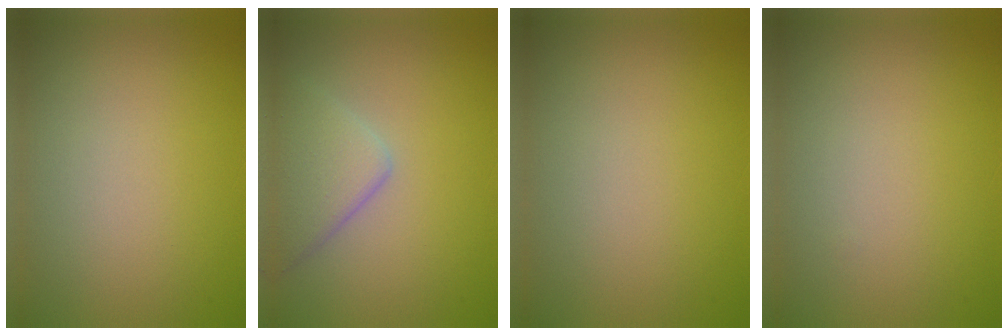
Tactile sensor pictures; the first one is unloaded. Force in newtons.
{"total": 3.8, "press": 3.8, "slide": 0.2}
{"total": 0.0}
{"total": 0.0}